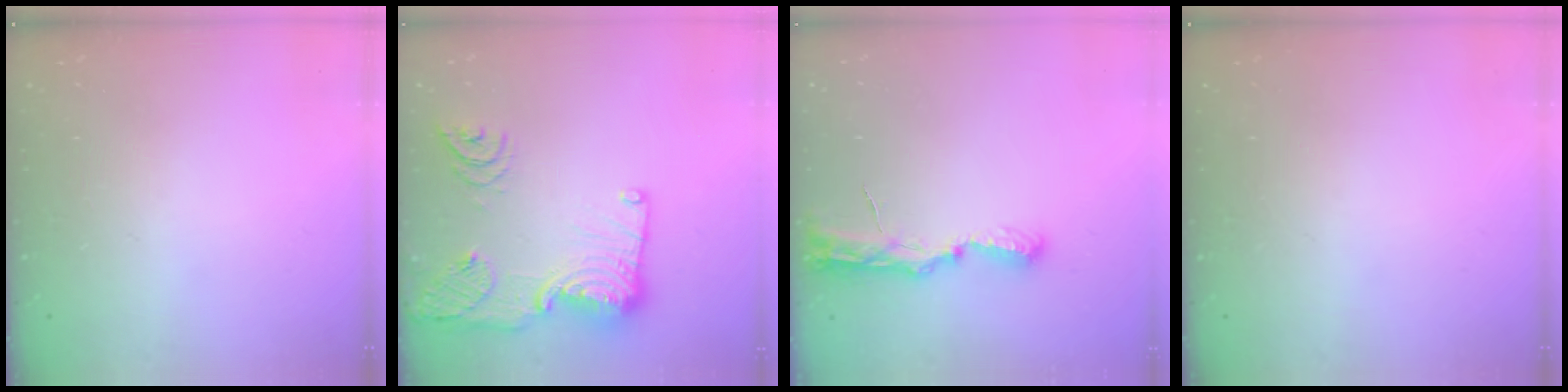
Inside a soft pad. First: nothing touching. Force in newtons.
{"total": 19.0, "press": 19.0, "slide": 1.5}
{"total": 7.6, "press": 7.6, "slide": 0.9}
{"total": 0.0}